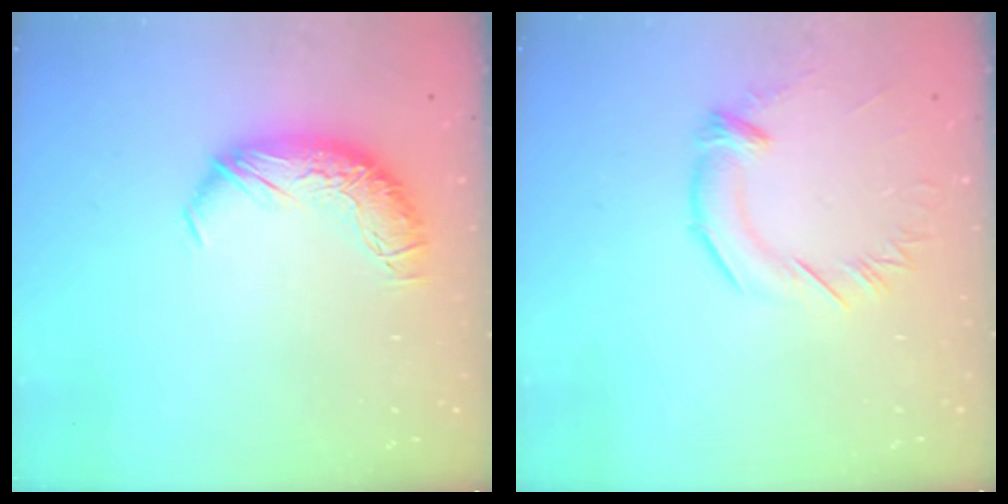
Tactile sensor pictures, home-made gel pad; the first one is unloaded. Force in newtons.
{"total": 2.3, "press": 2.3, "slide": 0.6}